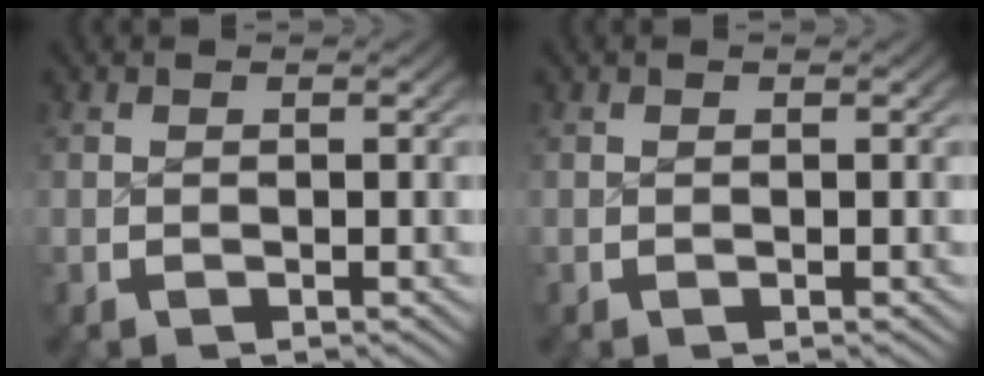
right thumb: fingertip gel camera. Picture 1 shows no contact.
{"total": 0.0}